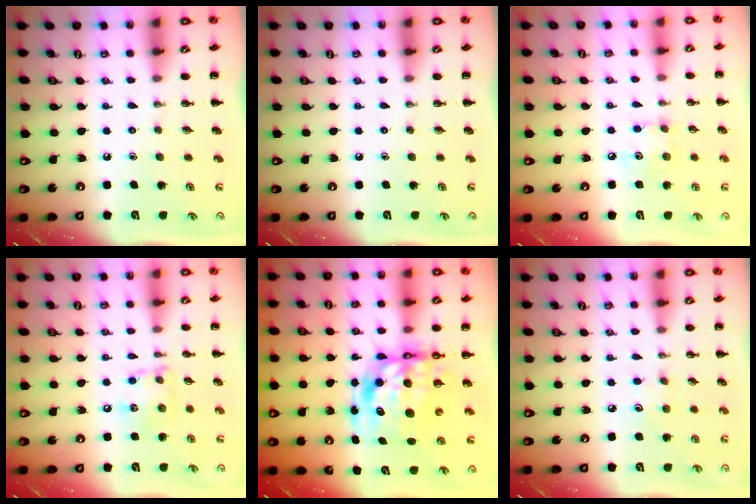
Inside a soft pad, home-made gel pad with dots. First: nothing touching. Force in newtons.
{"total": 0.0}
{"total": 5.7, "press": 5.6, "slide": 1.0}
{"total": 9.1, "press": 9.1, "slide": 0.4}
{"total": 12.9, "press": 12.4, "slide": 3.5}
{"total": 5.4, "press": 5.2, "slide": 1.3}